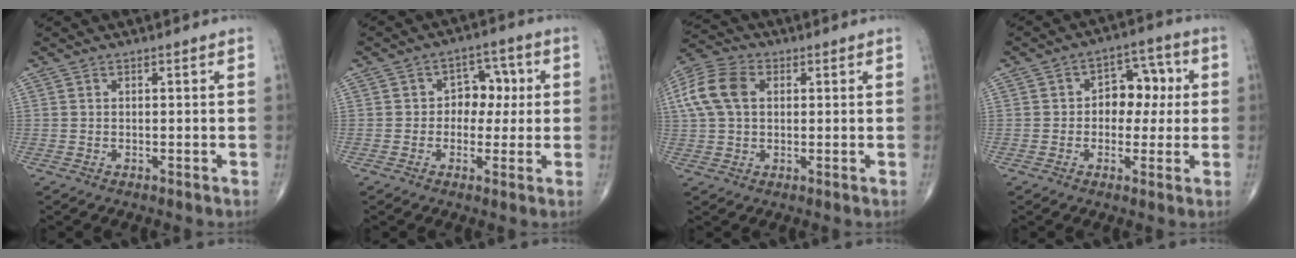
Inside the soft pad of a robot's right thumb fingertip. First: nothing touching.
{"total": 6.8, "force": [0.5, 5.3, 4.2], "torque": [-0.012, 0.014, 0.001]}
{"total": 10.4, "force": [2.2, 7.1, 7.3], "torque": [-0.154, 0.021, 0.037]}
{"total": 8.5, "force": [0.7, 6.1, 5.9], "torque": [-0.036, 0.023, 0.005]}